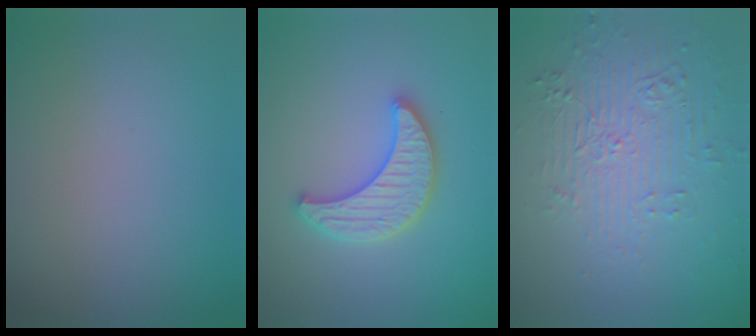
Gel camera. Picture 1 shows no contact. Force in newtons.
{"total": 4.4, "press": 4.3, "slide": 0.8}
{"total": 4.6, "press": 3.2, "slide": 3.2}